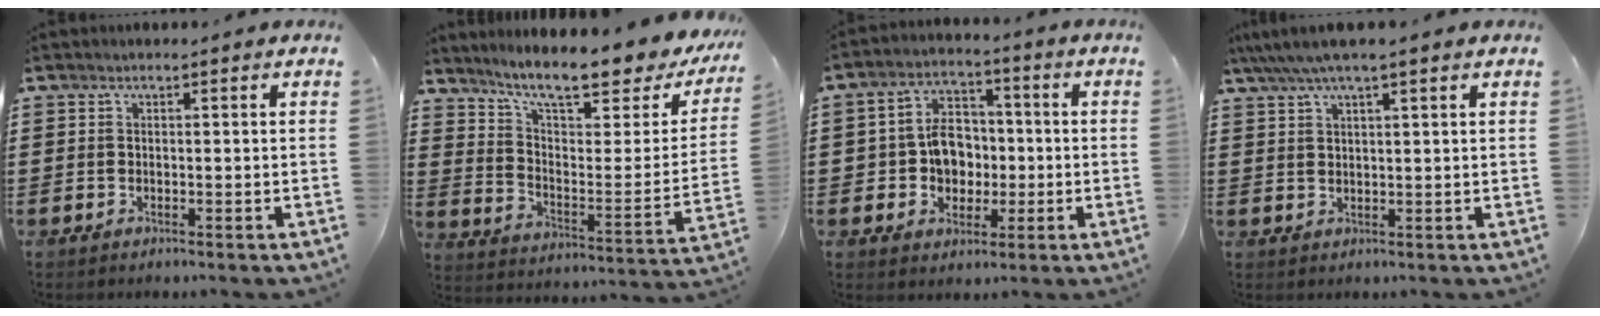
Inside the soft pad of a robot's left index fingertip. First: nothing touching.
{"total": 11.2, "force": [9.0, 1.3, 6.6], "torque": [-0.129, -0.063, 0.145]}
{"total": 7.2, "force": [-0.4, 5.9, 4.1], "torque": [-0.089, 0.014, -0.009]}
{"total": 3.4, "force": [2.3, 0.1, 2.5], "torque": [-0.053, 0.001, 0.041]}